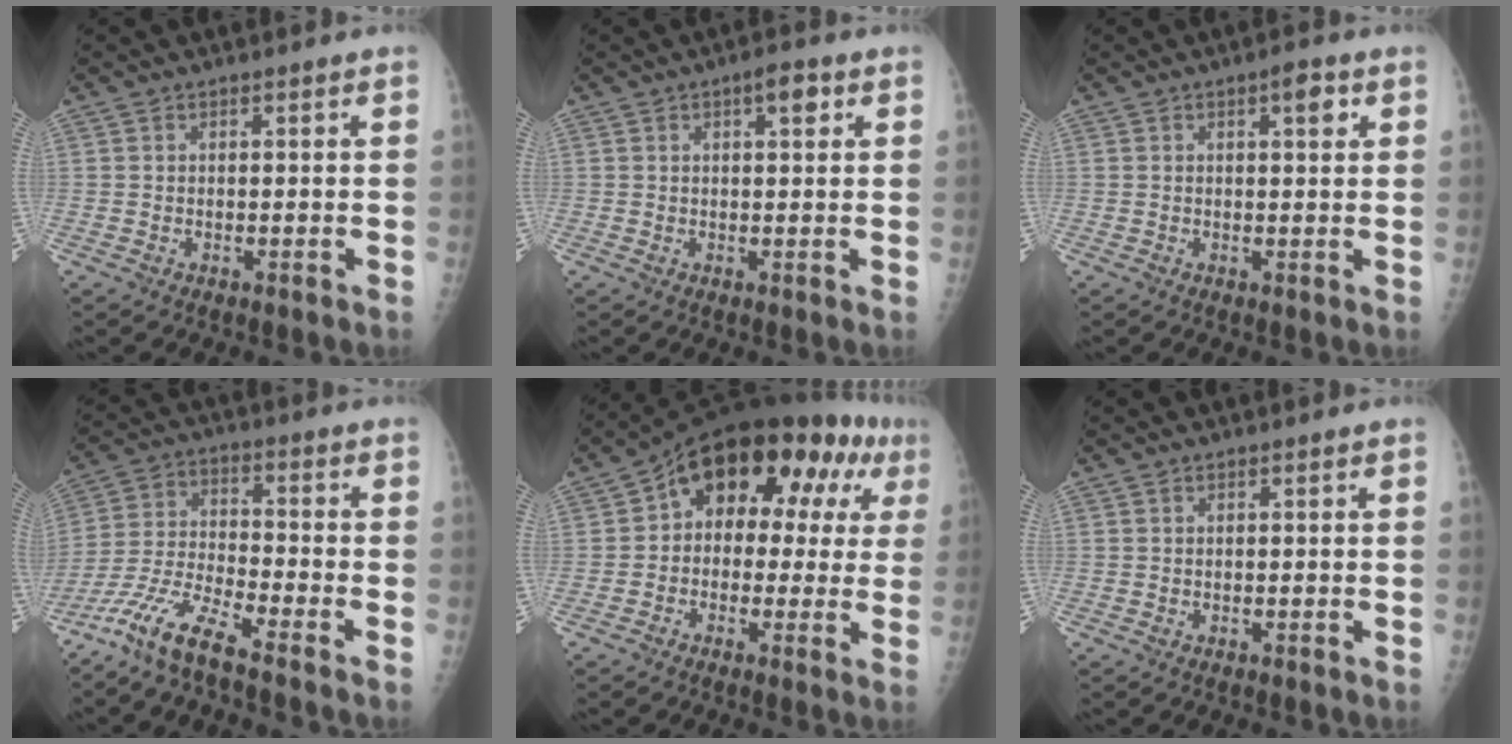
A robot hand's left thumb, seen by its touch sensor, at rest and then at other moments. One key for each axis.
{"total": 3.6, "fx": 1.7, "fy": 1.3, "fz": 3.0, "tx": -0.035, "ty": -0.003, "tz": 0.023}
{"total": 3.2, "fx": 1.5, "fy": 1.0, "fz": 2.7, "tx": -0.033, "ty": -0.003, "tz": 0.019}
{"total": 9.6, "fx": -7.7, "fy": 0.7, "fz": 5.7, "tx": -0.128, "ty": 0.030, "tz": -0.162}
{"total": 16.4, "fx": 4.7, "fy": 10.5, "fz": 11.8, "tx": -0.104, "ty": 0.035, "tz": 0.052}
{"total": 0.0}